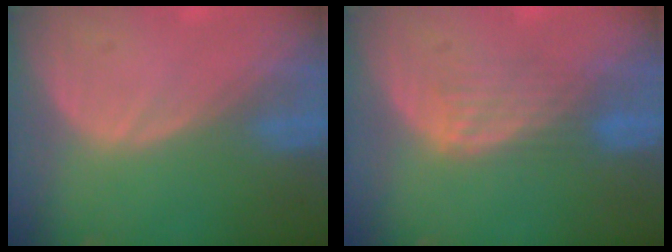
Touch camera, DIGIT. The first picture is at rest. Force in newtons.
{"total": 4.6, "press": 3.8, "slide": 2.6}